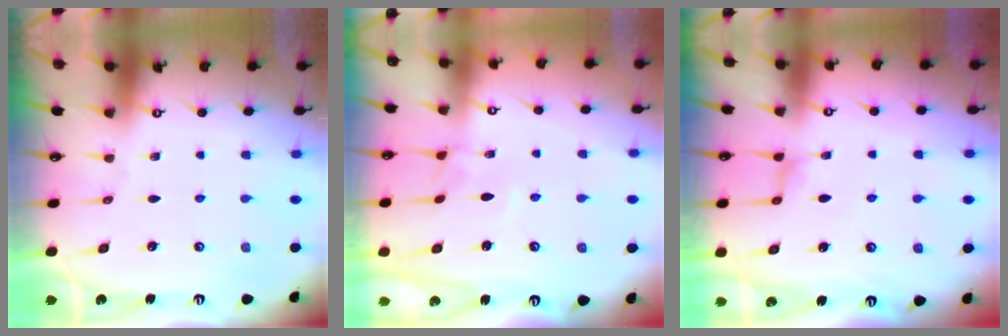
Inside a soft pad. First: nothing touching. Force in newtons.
{"total": 3.6, "press": 3.6, "slide": 0.2}
{"total": 2.2, "press": 2.2, "slide": 0.4}